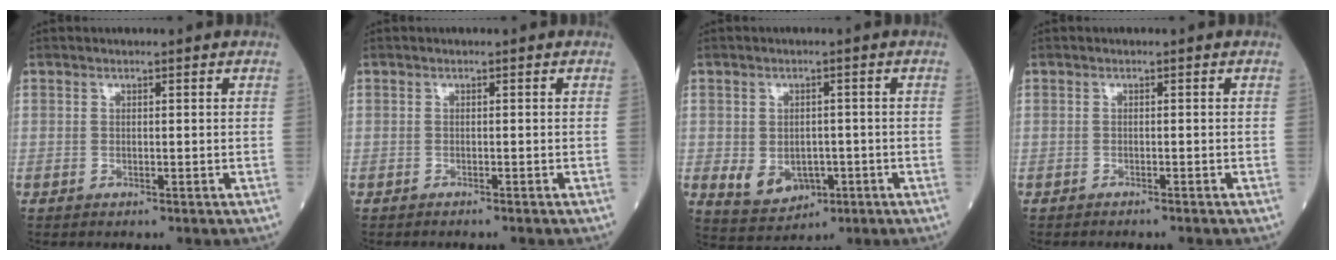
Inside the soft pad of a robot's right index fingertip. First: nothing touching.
{"total": 1.2, "force": [-1.1, -0.2, 0.5], "torque": [-0.006, 0.002, -0.014]}
{"total": 6.2, "force": [-1.6, 4.6, 3.9], "torque": [-0.062, 0.005, -0.008]}
{"total": 1.6, "force": [-1.4, -0.2, 0.6], "torque": [-0.009, 0.002, -0.017]}